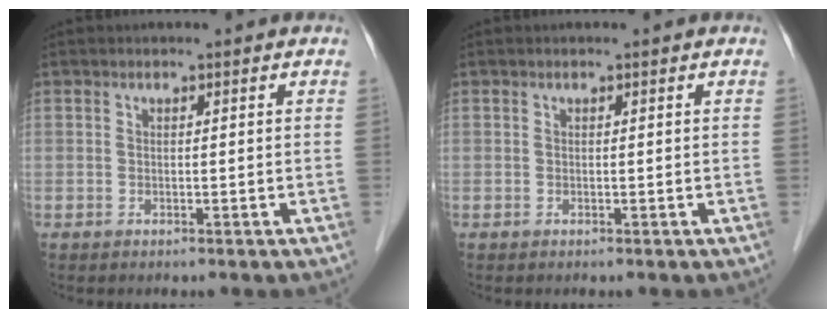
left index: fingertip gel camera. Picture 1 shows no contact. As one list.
[{"total": 0.0}]